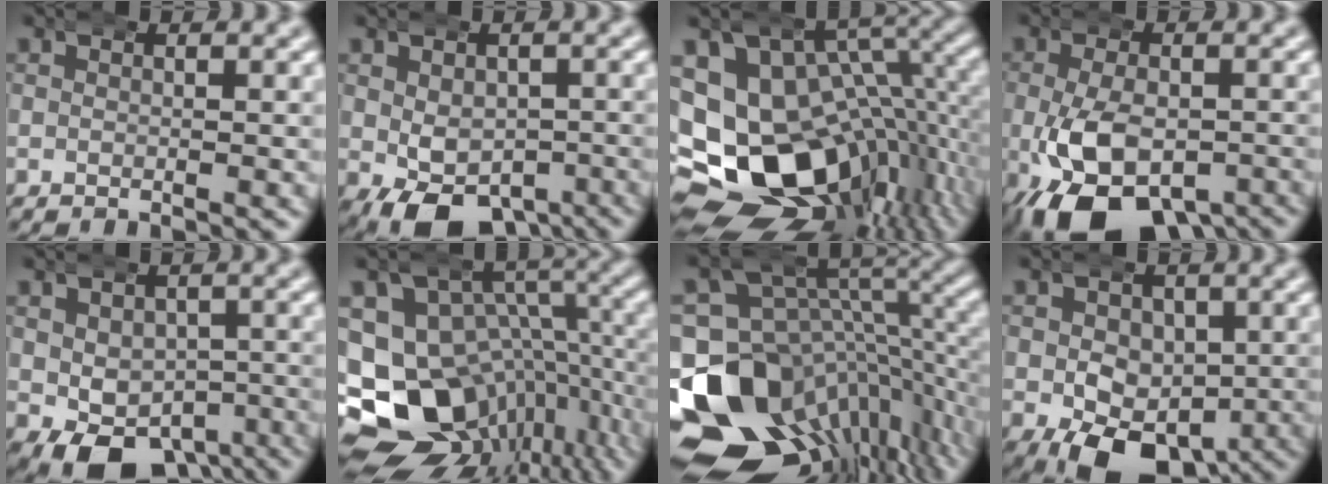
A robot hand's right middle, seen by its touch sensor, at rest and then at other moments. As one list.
[{"total": 7.2, "force": [-4.6, 4.0, 3.8], "torque": [-0.066, -0.037, -0.058]}, {"total": 22.6, "force": [-4.5, 18.1, 12.8], "torque": [-0.225, -0.080, -0.058]}, {"total": 10.0, "force": [-5.1, 5.1, 6.9], "torque": [-0.143, -0.033, -0.064]}, {"total": 8.4, "force": [-5.4, 5.2, 3.8], "torque": [-0.061, -0.049, -0.066]}, {"total": 19.6, "force": [-4.5, 16.0, 10.4], "torque": [-0.194, -0.073, -0.062]}, {"total": 21.0, "force": [-4.9, 15.8, 12.9], "torque": [-0.214, -0.076, -0.056]}, {"total": 8.6, "force": [-3.7, 5.5, 5.5], "torque": [-0.092, -0.044, -0.039]}]